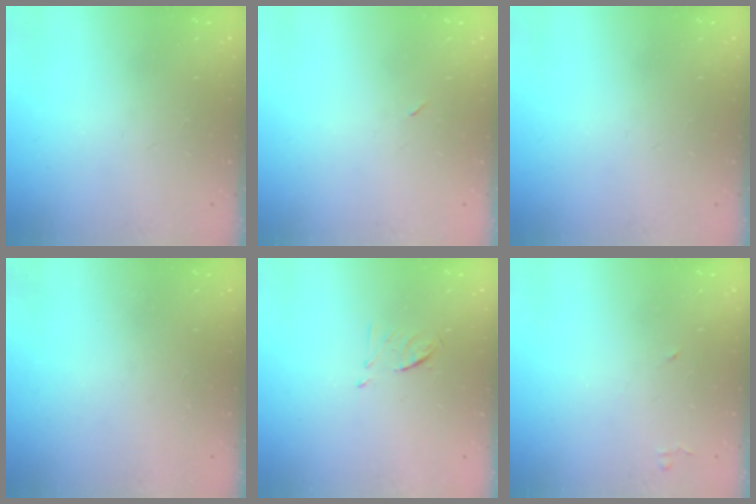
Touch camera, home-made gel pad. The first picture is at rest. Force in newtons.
{"total": 2.3, "press": 2.0, "slide": 1.2}
{"total": 0.0}
{"total": 1.5, "press": 1.5, "slide": 0.1}
{"total": 6.3, "press": 6.2, "slide": 1.0}
{"total": 4.0, "press": 3.9, "slide": 0.7}